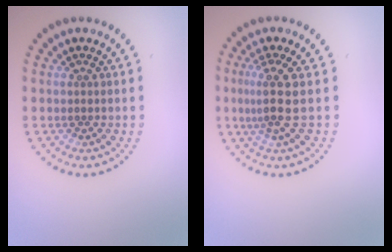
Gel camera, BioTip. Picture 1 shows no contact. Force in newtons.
{"total": 3.1, "press": 2.5, "slide": 1.9}